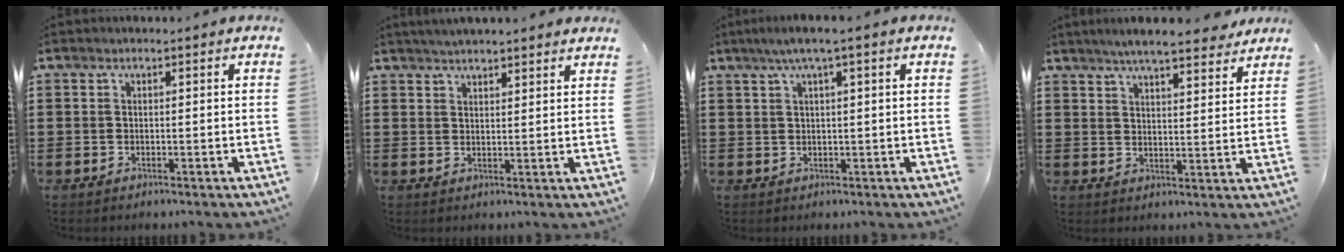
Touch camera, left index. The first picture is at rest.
{"total": 2.5, "force": [2.5, -0.1, 0.4], "torque": [-0.014, -0.003, 0.046]}
{"total": 2.6, "force": [1.0, -0.2, 2.4], "torque": [-0.045, -0.002, 0.016]}
{"total": 5.8, "force": [5.4, 0.5, 2.3], "torque": [-0.062, -0.016, 0.096]}